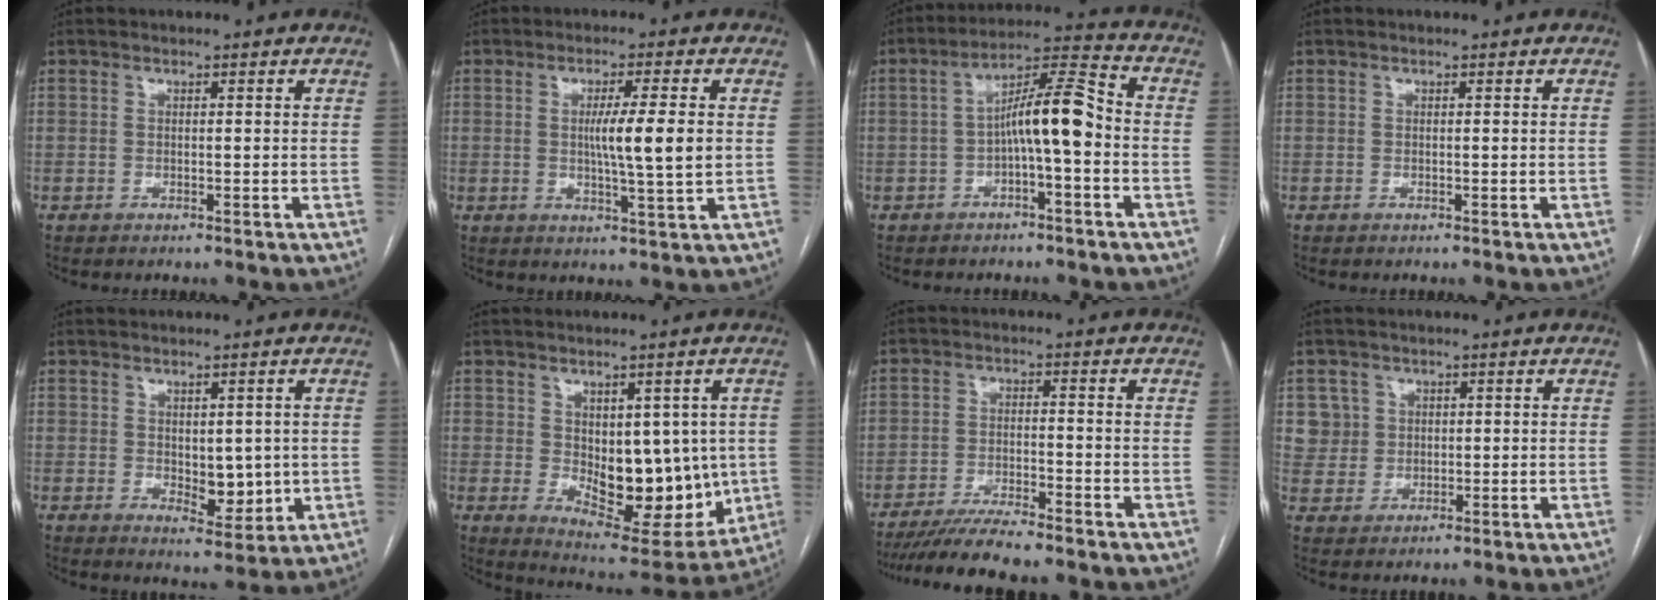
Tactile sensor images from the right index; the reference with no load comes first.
{"total": 7.2, "force": [0.4, -0.6, 7.2], "torque": [-0.117, -0.009, 0.006]}
{"total": 9.2, "force": [-1.5, 1.1, 9.0], "torque": [-0.152, 0.033, -0.028]}
{"total": 0.0}
{"total": 5.6, "force": [0.0, 2.9, 4.8], "torque": [-0.064, -0.006, 0.013]}
{"total": 14.8, "force": [-0.5, 7.6, 12.7], "torque": [-0.168, -0.008, 0.019]}
{"total": 7.6, "force": [-6.8, -0.2, 3.4], "torque": [-0.052, -0.024, -0.117]}
{"total": 4.5, "force": [1.7, 4.2, -0.3], "torque": [0.024, 0.004, 0.035]}